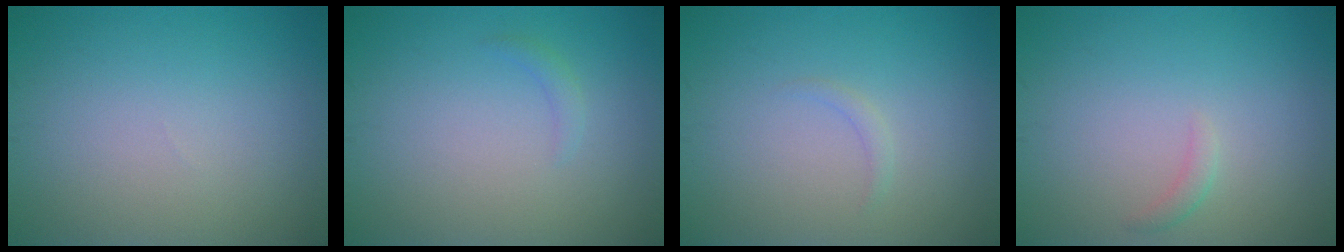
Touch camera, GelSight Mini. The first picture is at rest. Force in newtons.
{"total": 0.9, "press": 0.9, "slide": 0.1}
{"total": 0.7, "press": 0.7, "slide": 0.1}
{"total": 0.8, "press": 0.8, "slide": 0.1}